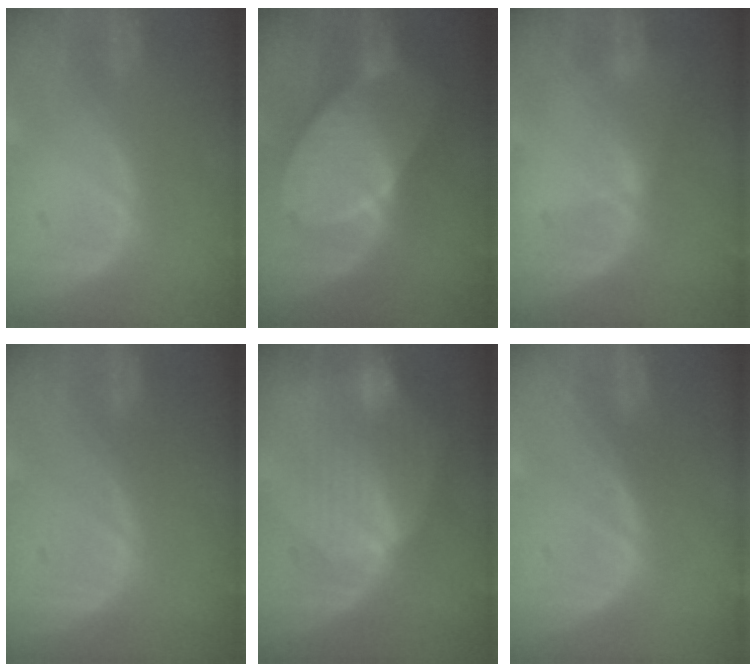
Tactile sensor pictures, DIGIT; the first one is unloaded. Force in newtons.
{"total": 9.8, "press": 9.8, "slide": 0.4}
{"total": 1.3, "press": 1.1, "slide": 0.8}
{"total": 0.0}
{"total": 7.4, "press": 7.4, "slide": 0.3}
{"total": 0.0}